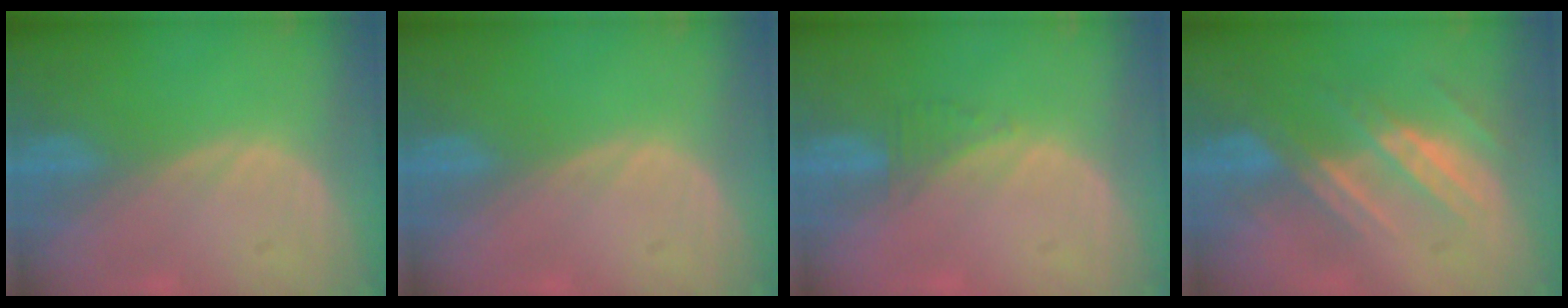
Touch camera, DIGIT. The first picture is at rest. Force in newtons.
{"total": 0.0}
{"total": 1.7, "press": 1.6, "slide": 0.7}
{"total": 7.2, "press": 6.6, "slide": 2.7}